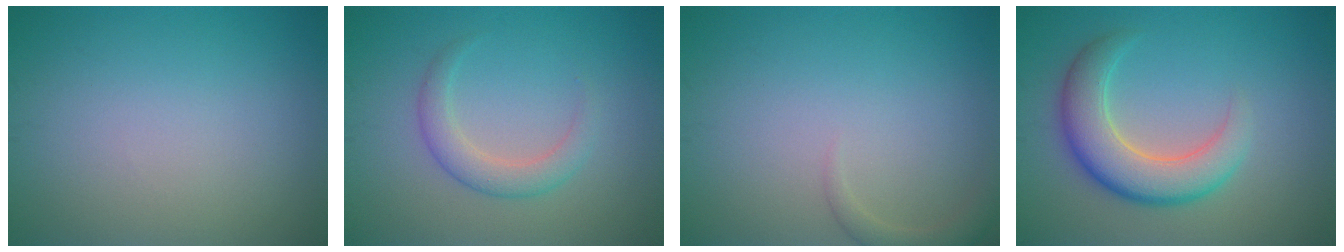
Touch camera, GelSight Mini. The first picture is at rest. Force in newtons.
{"total": 2.6, "press": 2.6, "slide": 0.1}
{"total": 1.5, "press": 1.5, "slide": 0.1}
{"total": 6.0, "press": 5.9, "slide": 0.3}